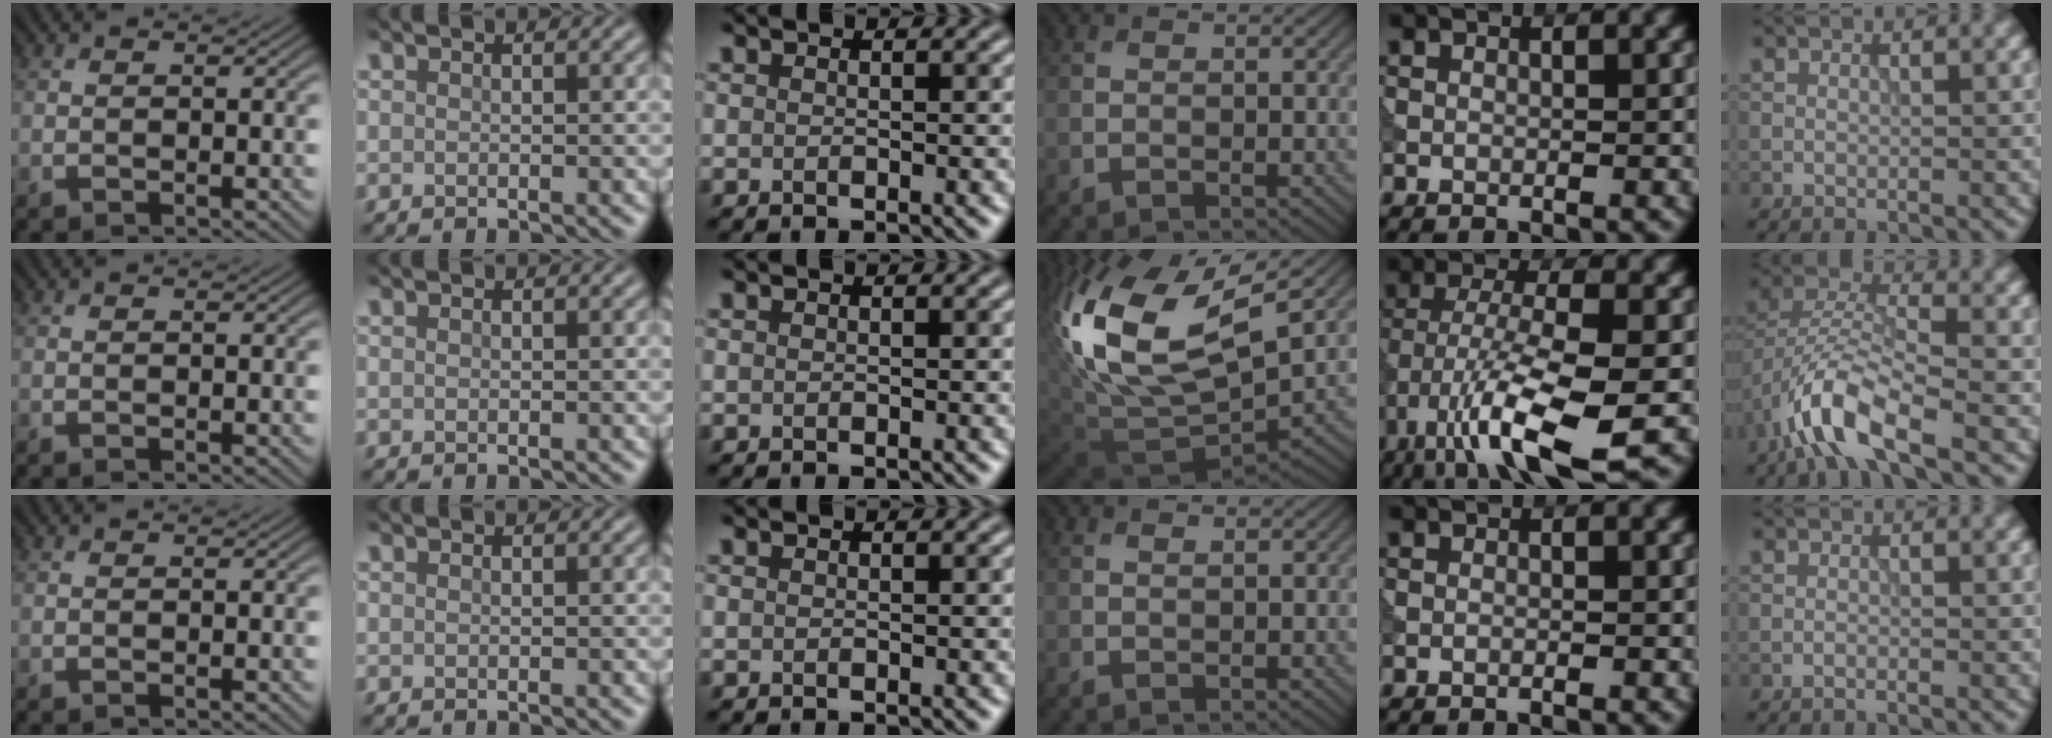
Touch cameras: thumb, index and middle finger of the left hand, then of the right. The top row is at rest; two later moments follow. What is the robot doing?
{"motion": "dispense", "object": "syringe"}